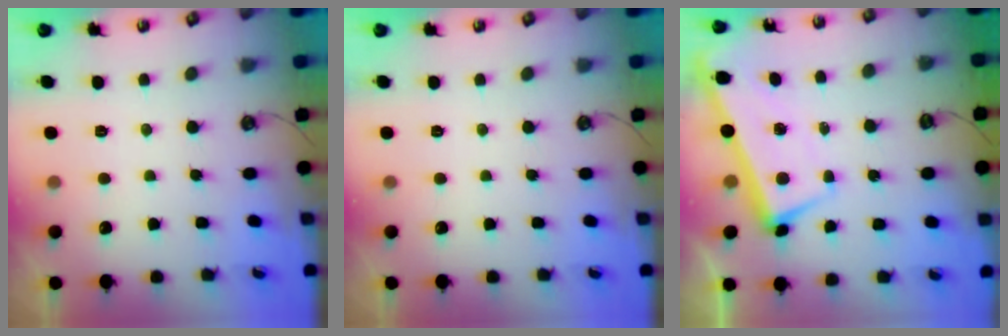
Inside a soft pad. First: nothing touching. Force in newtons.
{"total": 0.0}
{"total": 1.6, "press": 0.6, "slide": 1.4}